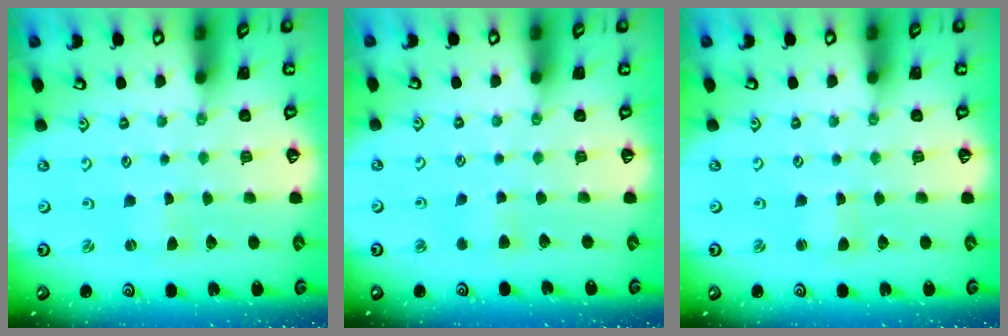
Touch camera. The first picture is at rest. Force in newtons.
{"total": 3.5, "press": 3.5, "slide": 0.5}
{"total": 1.1, "press": 1.1, "slide": 0.1}